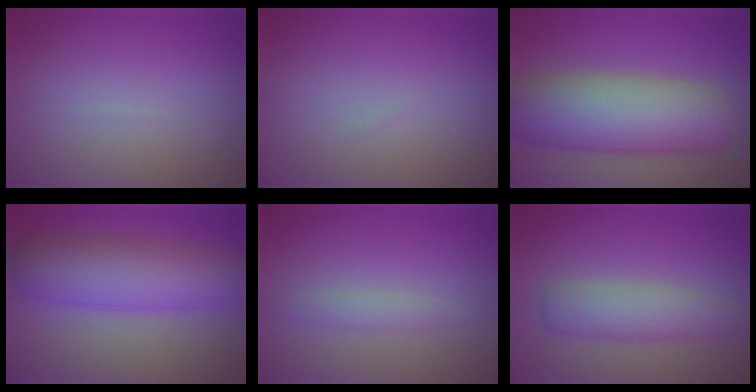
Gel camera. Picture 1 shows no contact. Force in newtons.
{"total": 0.0}
{"total": 11.0, "press": 11.0, "slide": 0.3}
{"total": 8.7, "press": 8.7, "slide": 0.2}
{"total": 1.5, "press": 1.4, "slide": 0.1}
{"total": 4.1, "press": 4.1, "slide": 0.2}